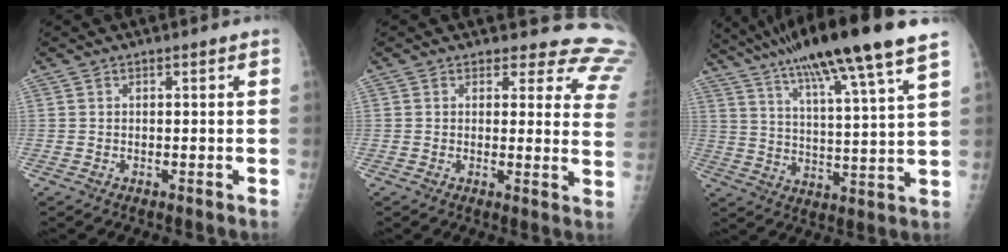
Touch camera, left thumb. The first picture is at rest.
{"total": 13.4, "force": [12.3, 4.7, 2.1], "torque": [0.033, -0.102, 0.095]}
{"total": 21.6, "force": [14.6, 1.9, 15.8], "torque": [-0.261, -0.025, 0.234]}